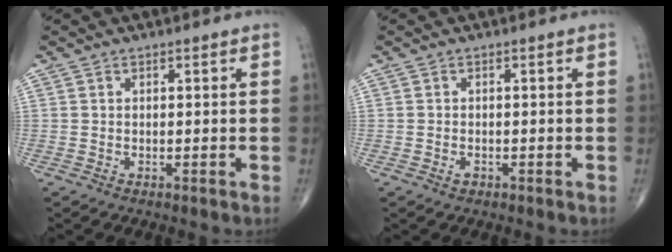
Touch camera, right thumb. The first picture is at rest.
{"total": 0.9, "force": [-0.5, 0.6, 0.5], "torque": [-0.008, 0.003, -0.006]}